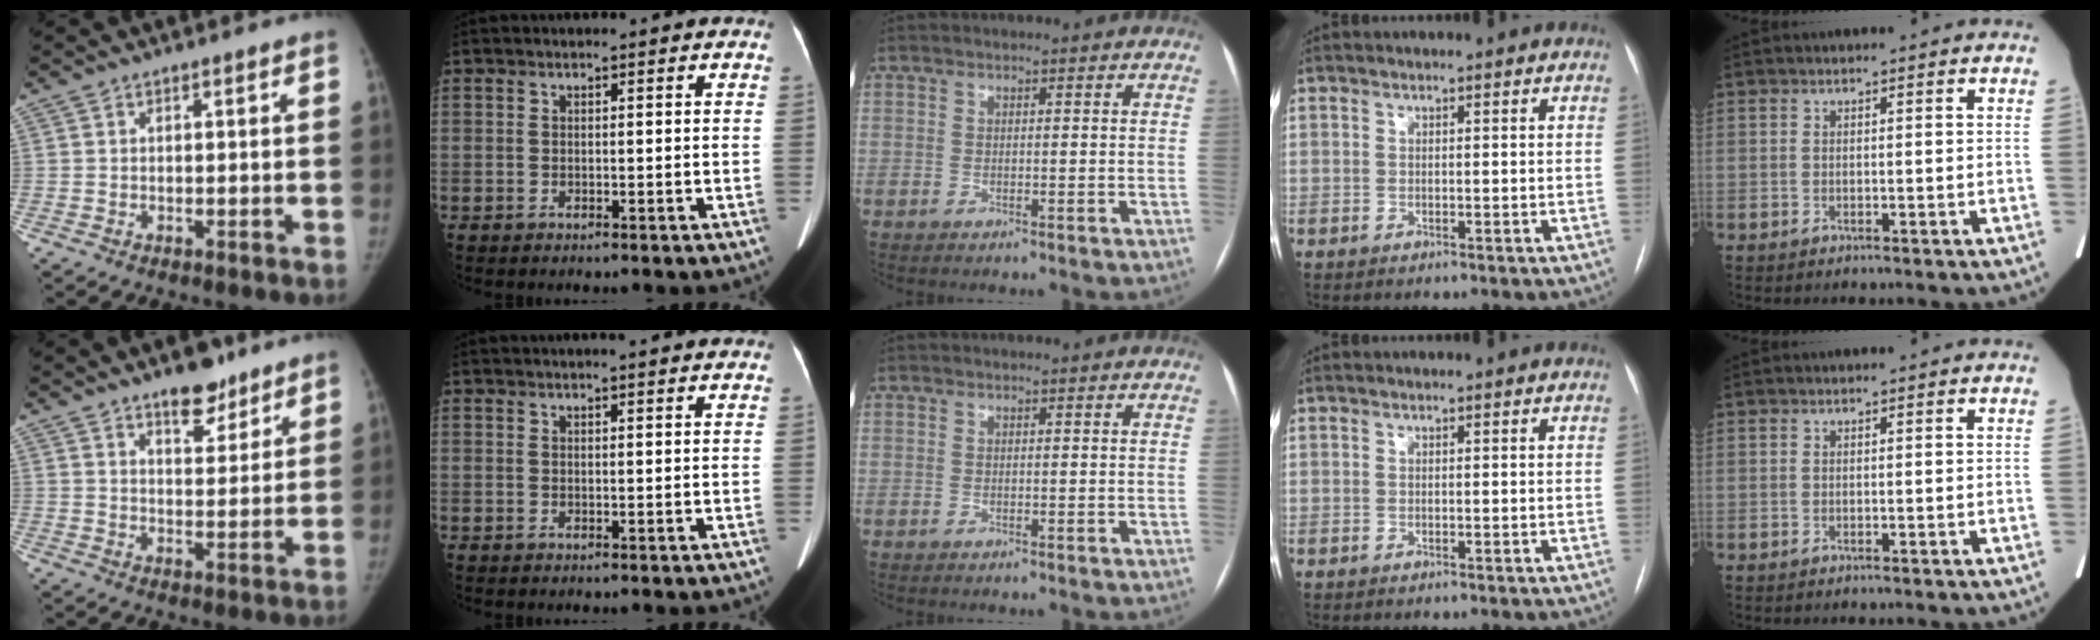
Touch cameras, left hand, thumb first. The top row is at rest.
{"thumb": {"total": 8.0, "force": [5.8, 3.5, 4.1], "torque": [-0.032, -0.038, 0.090]}, "index": {"total": 6.4, "force": [5.6, 0.5, 3.0], "torque": [-0.039, 0.023, 0.063]}}